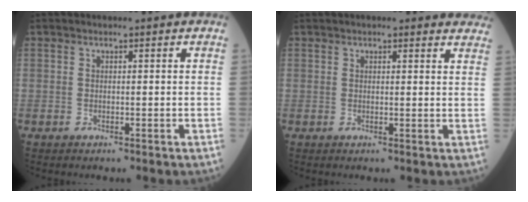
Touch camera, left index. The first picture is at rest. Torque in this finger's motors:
{"motor_torque": [1.06, -1.08, 0.16, 0.08]}